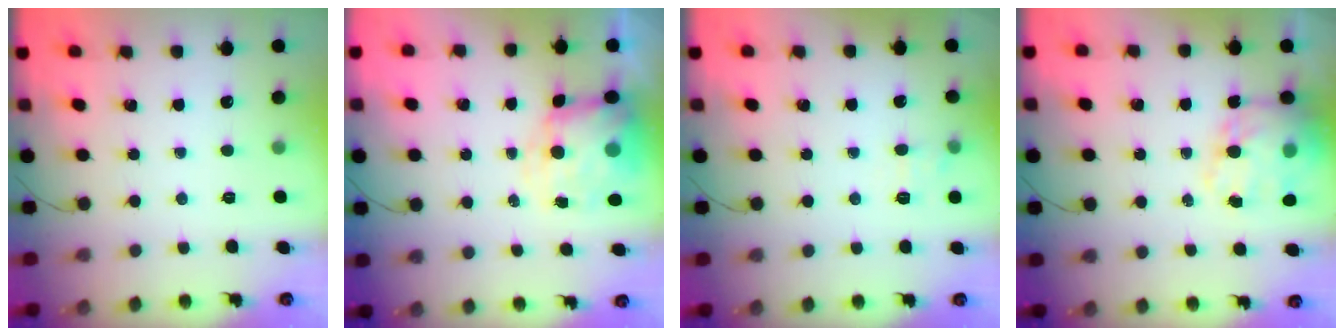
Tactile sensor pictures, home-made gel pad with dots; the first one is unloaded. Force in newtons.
{"total": 8.6, "press": 8.3, "slide": 2.2}
{"total": 6.9, "press": 6.7, "slide": 1.7}
{"total": 18.5, "press": 18.1, "slide": 4.0}